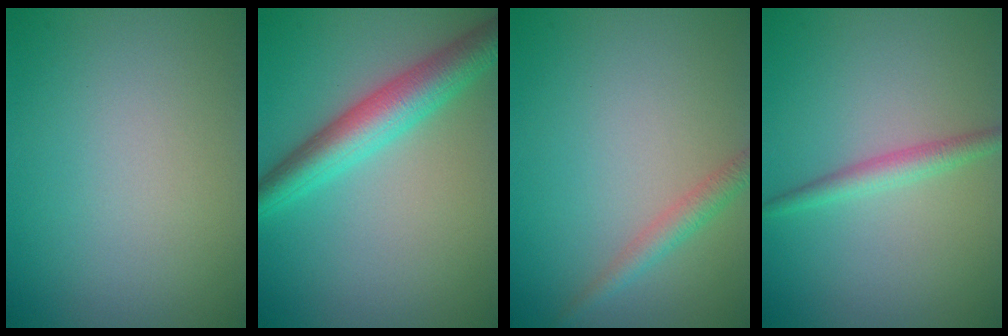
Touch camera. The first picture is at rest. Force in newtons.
{"total": 5.6, "press": 5.6, "slide": 0.0}
{"total": 1.9, "press": 1.9, "slide": 0.0}
{"total": 1.9, "press": 1.9, "slide": 0.0}